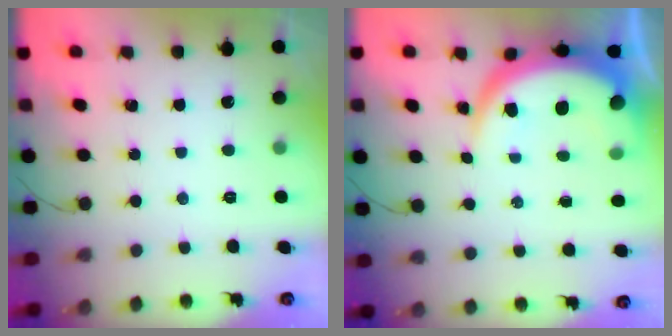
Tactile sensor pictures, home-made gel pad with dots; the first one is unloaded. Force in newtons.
{"total": 10.4, "press": 10.4, "slide": 1.0}